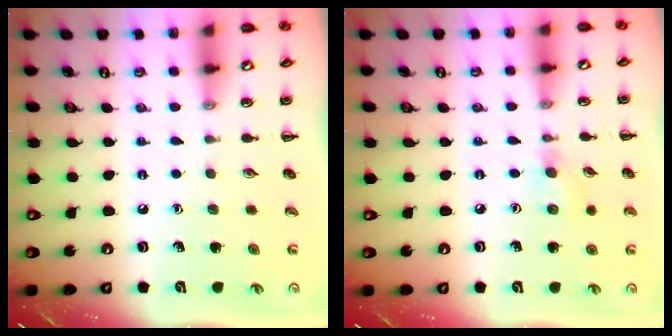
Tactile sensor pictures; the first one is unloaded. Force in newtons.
{"total": 5.4, "press": 5.0, "slide": 2.0}